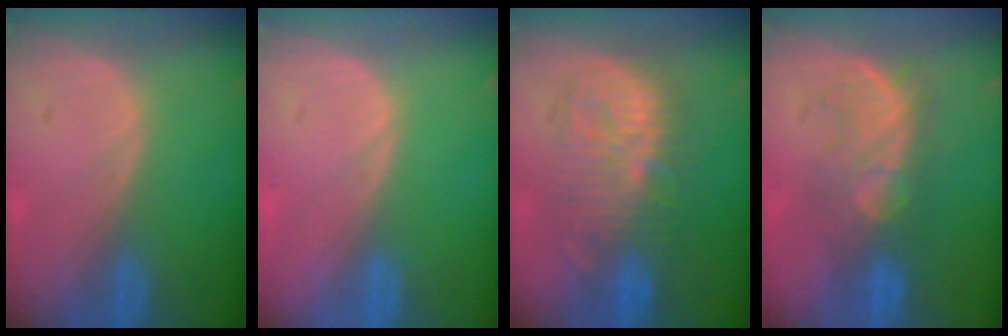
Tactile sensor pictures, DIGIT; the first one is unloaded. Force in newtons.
{"total": 0.0}
{"total": 9.5, "press": 9.4, "slide": 0.8}
{"total": 7.7, "press": 7.5, "slide": 1.3}